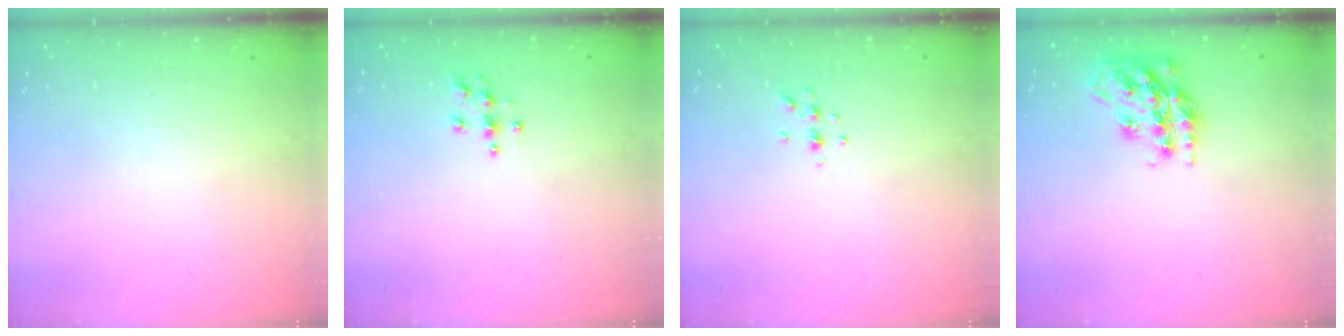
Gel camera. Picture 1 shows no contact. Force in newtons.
{"total": 3.9, "press": 3.9, "slide": 0.1}
{"total": 4.1, "press": 4.1, "slide": 0.8}
{"total": 16.8, "press": 16.8, "slide": 1.1}